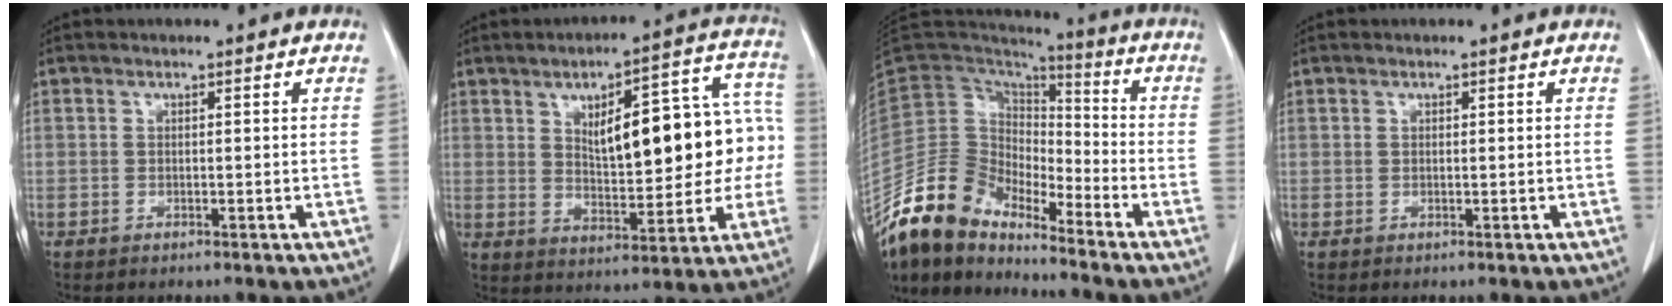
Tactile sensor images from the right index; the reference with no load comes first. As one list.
[{"total": 17.4, "force": [2.0, 6.5, 16.0], "torque": [-0.208, 0.043, 0.038]}, {"total": 11.9, "force": [-10.8, 4.2, 3.0], "torque": [-0.067, 0.049, -0.214]}, {"total": 0.0}]